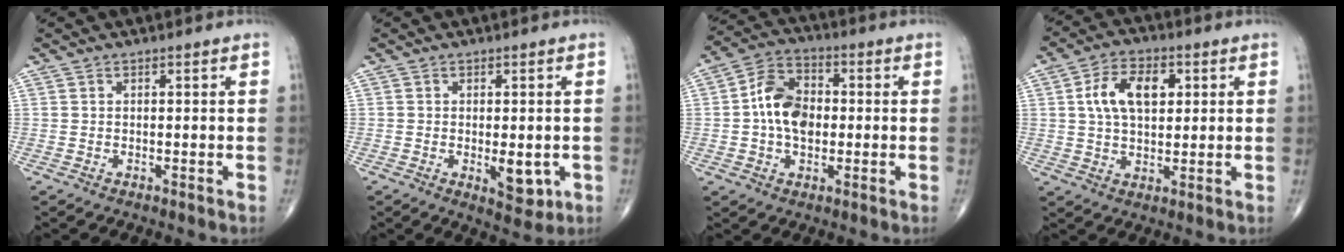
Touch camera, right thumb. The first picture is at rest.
{"total": 5.4, "force": [-1.1, 2.5, 4.7], "torque": [-0.049, -0.009, -0.009]}
{"total": 10.3, "force": [-0.2, 7.0, 7.5], "torque": [-0.117, 0.022, -0.013]}
{"total": 10.1, "force": [2.4, 6.0, 7.8], "torque": [-0.126, 0.006, 0.040]}